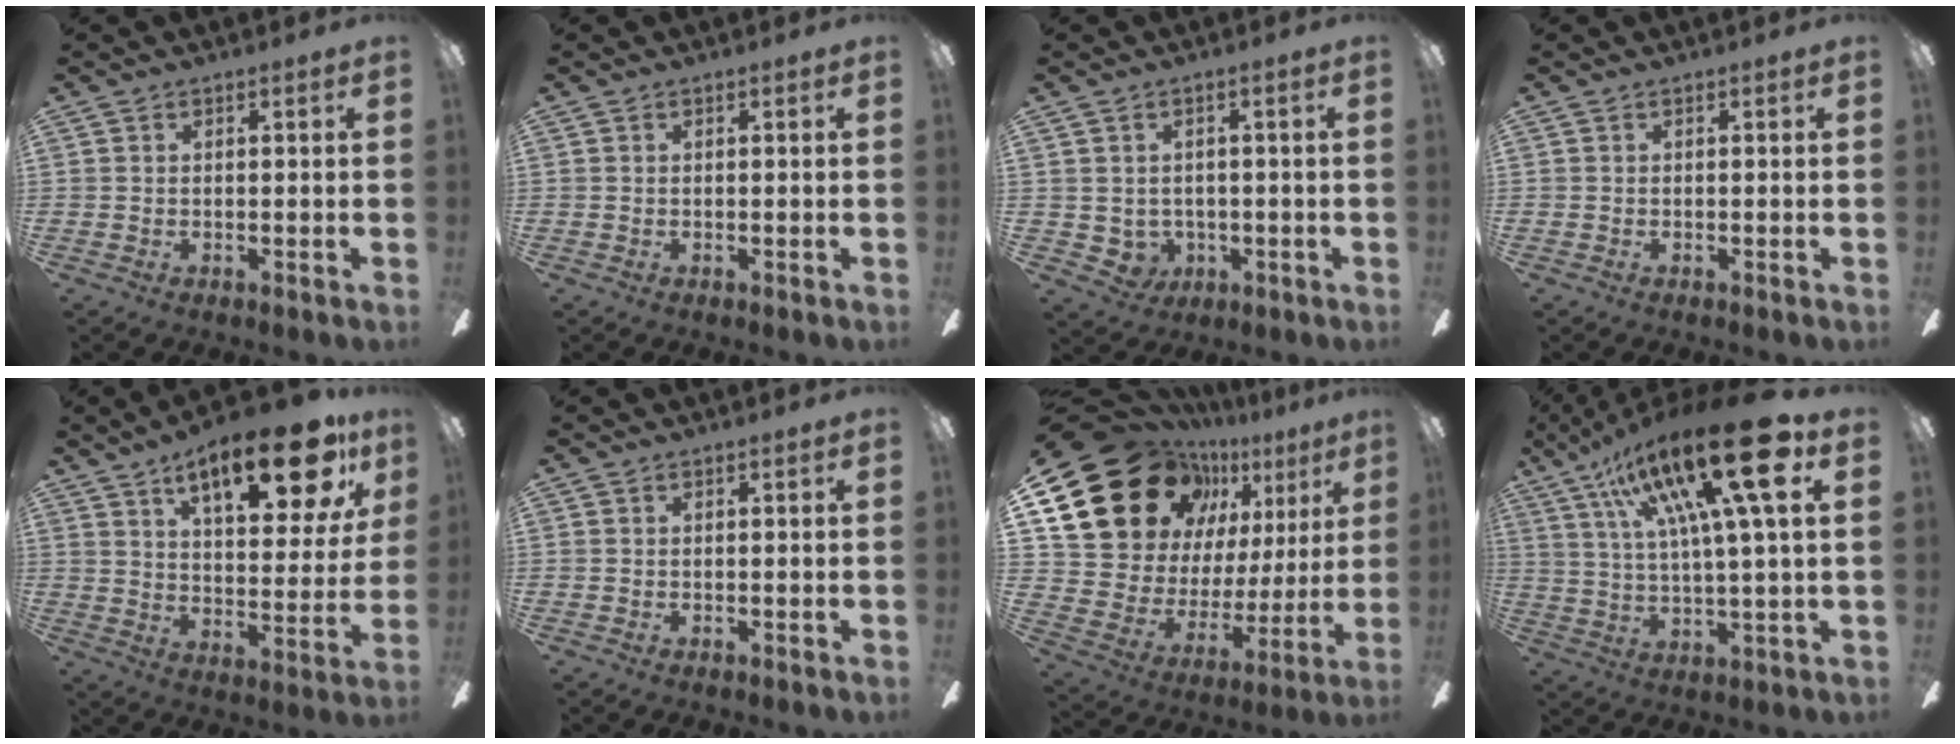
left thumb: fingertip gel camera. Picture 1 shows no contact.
{"total": 0.0}
{"total": 3.2, "force": [0.8, 3.0, 0.8], "torque": [-0.033, -0.004, 0.014]}
{"total": 0.0}
{"total": 20.7, "force": [12.9, 7.4, 14.4], "torque": [-0.203, -0.068, 0.203]}
{"total": 0.0}
{"total": 24.2, "force": [14.4, 15.9, 11.2], "torque": [-0.183, -0.094, 0.284]}
{"total": 25.0, "force": [11.7, 5.0, 21.5], "torque": [-0.379, -0.055, 0.173]}